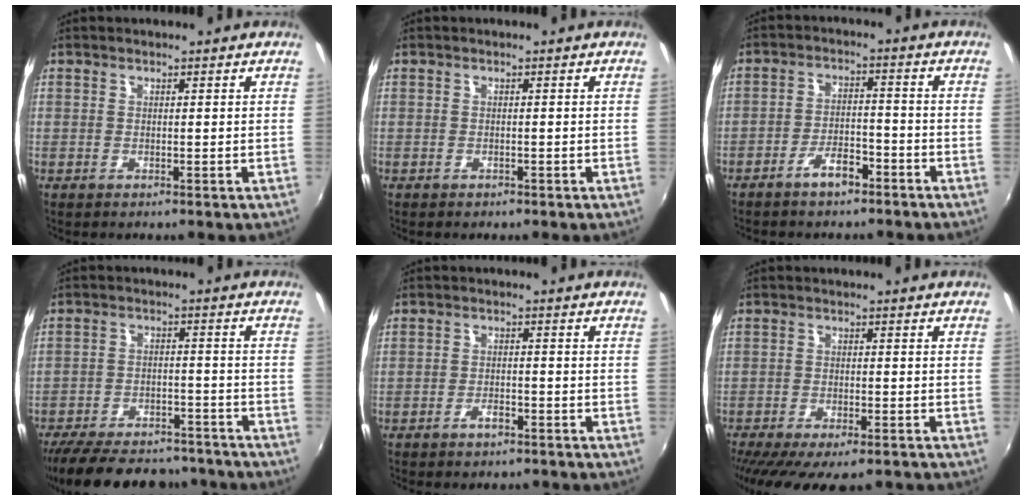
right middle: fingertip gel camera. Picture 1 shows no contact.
{"total": 0.9, "force": [-0.7, 0.6, 0.2], "torque": [-0.009, -0.001, -0.009]}
{"total": 5.3, "force": [-4.0, 2.1, 2.7], "torque": [-0.061, 0.011, -0.062]}
{"total": 22.9, "force": [-19.2, 8.1, 9.4], "torque": [-0.199, 0.000, -0.263]}
{"total": 2.9, "force": [-2.4, 1.1, 1.2], "torque": [-0.031, 0.001, -0.038]}
{"total": 14.6, "force": [-11.6, 4.2, 7.9], "torque": [-0.164, -0.050, -0.173]}